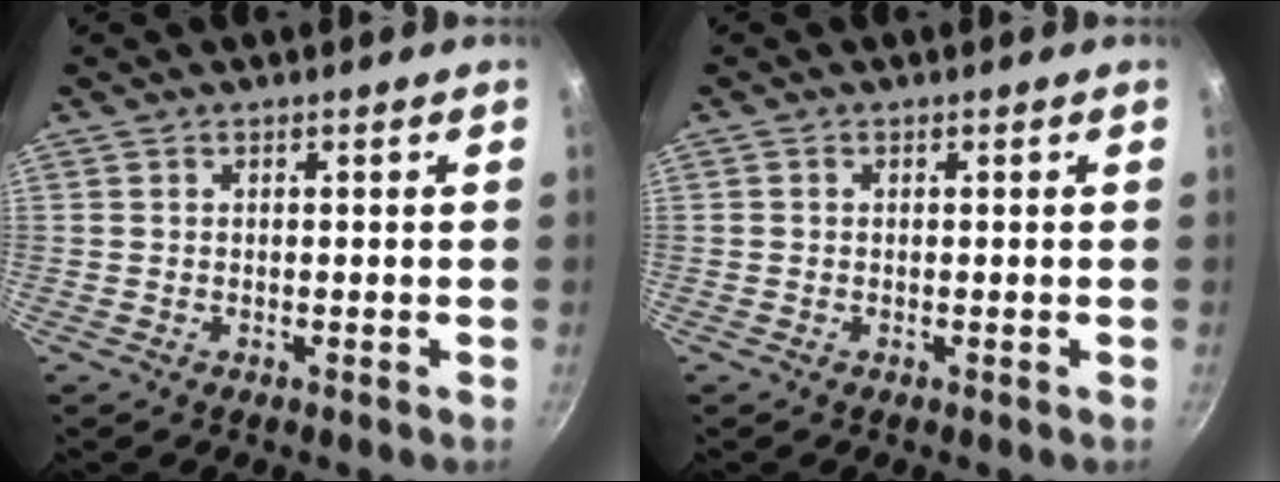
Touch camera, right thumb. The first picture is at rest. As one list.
[{"total": 0.0}]